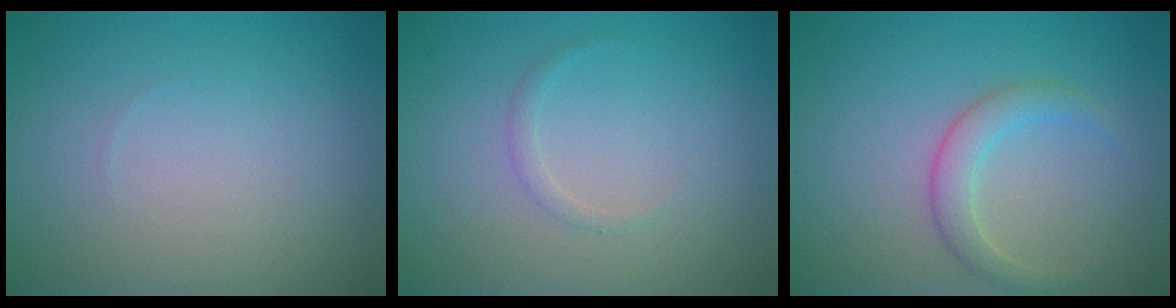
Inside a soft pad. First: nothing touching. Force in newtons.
{"total": 0.8, "press": 0.8, "slide": 0.0}
{"total": 2.4, "press": 2.4, "slide": 0.1}